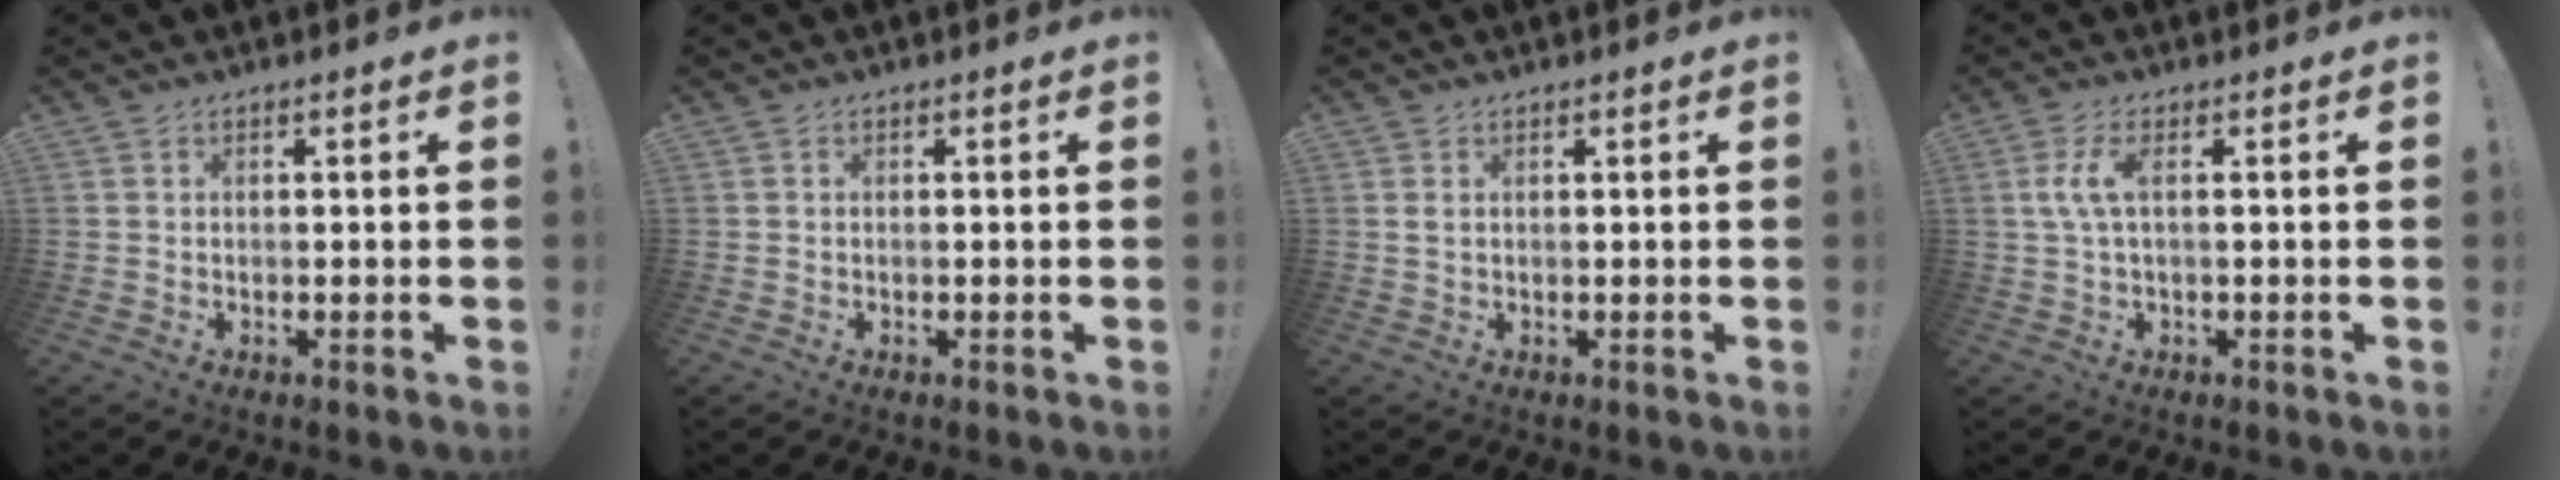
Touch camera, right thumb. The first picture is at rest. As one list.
[{"total": 0.0}, {"total": 1.3, "force": [0.6, 0.6, 1.0], "torque": [-0.021, 0.002, 0.011]}, {"total": 5.4, "force": [0.8, 1.6, 5.1], "torque": [-0.098, -0.005, 0.013]}]